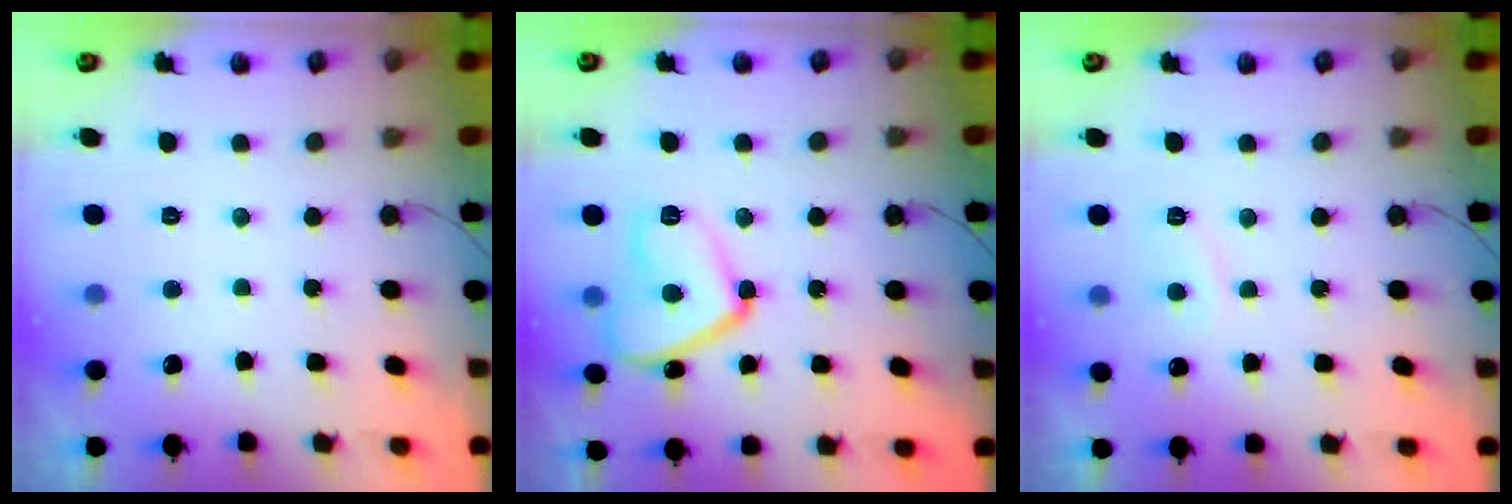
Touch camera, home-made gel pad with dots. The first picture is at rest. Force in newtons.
{"total": 13.7, "press": 13.6, "slide": 1.3}
{"total": 2.9, "press": 2.9, "slide": 0.3}